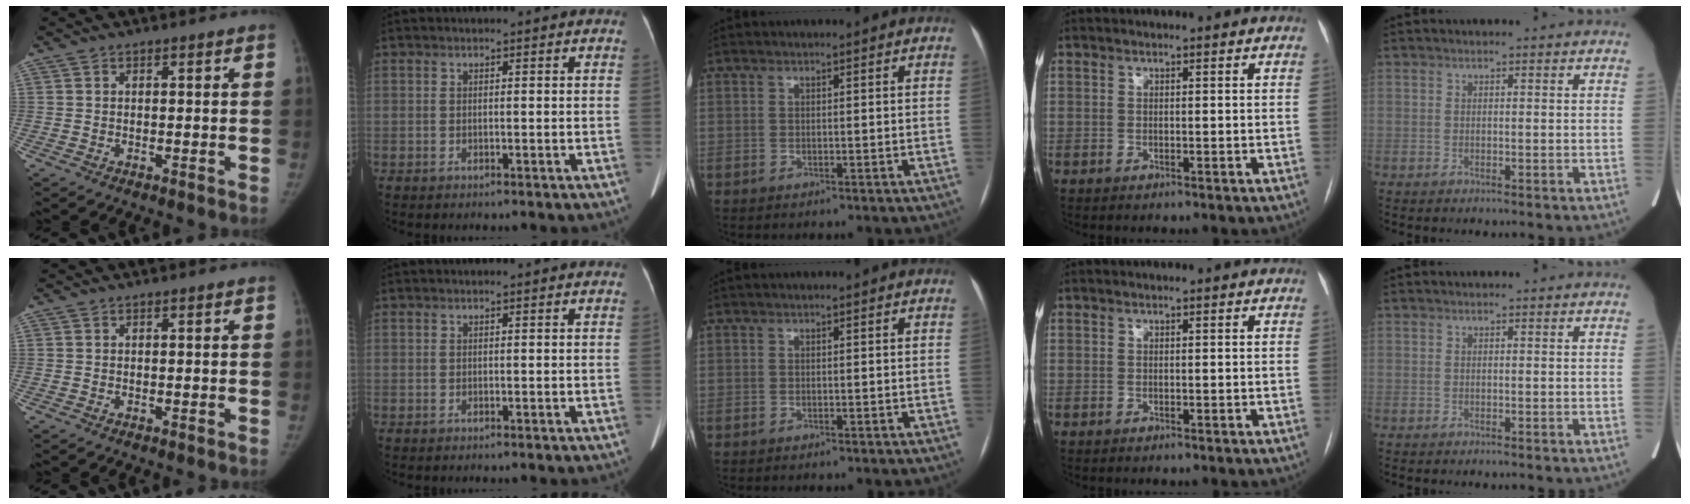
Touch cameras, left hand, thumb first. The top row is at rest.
{}